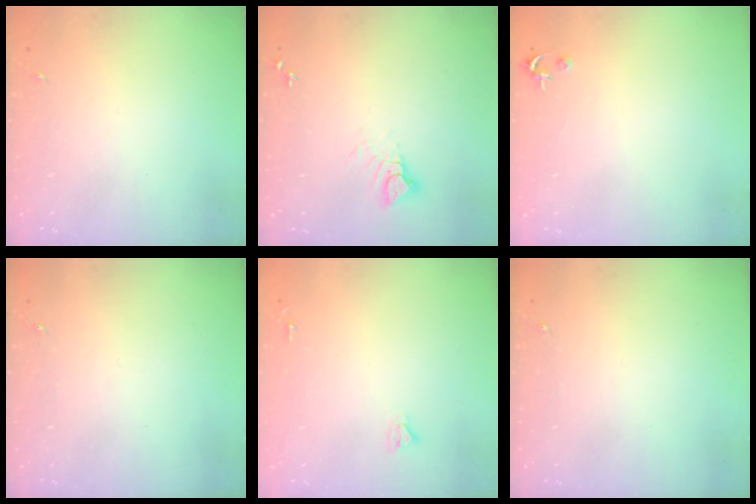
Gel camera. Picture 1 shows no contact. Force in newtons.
{"total": 4.0, "press": 3.9, "slide": 0.4}
{"total": 2.5, "press": 2.5, "slide": 0.2}
{"total": 0.0}
{"total": 2.0, "press": 2.0, "slide": 0.2}
{"total": 0.0}